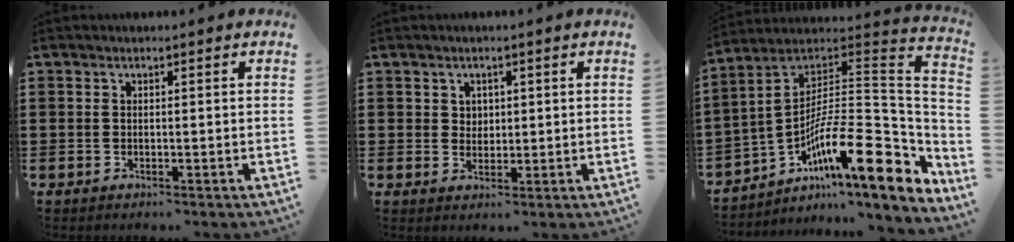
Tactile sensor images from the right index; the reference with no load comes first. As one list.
[{"total": 2.0, "force": [1.0, 1.7, 0.4], "torque": [-0.013, 0.009, 0.018]}, {"total": 16.4, "force": [-7.9, 4.0, 13.8], "torque": [-0.229, -0.013, -0.146]}]